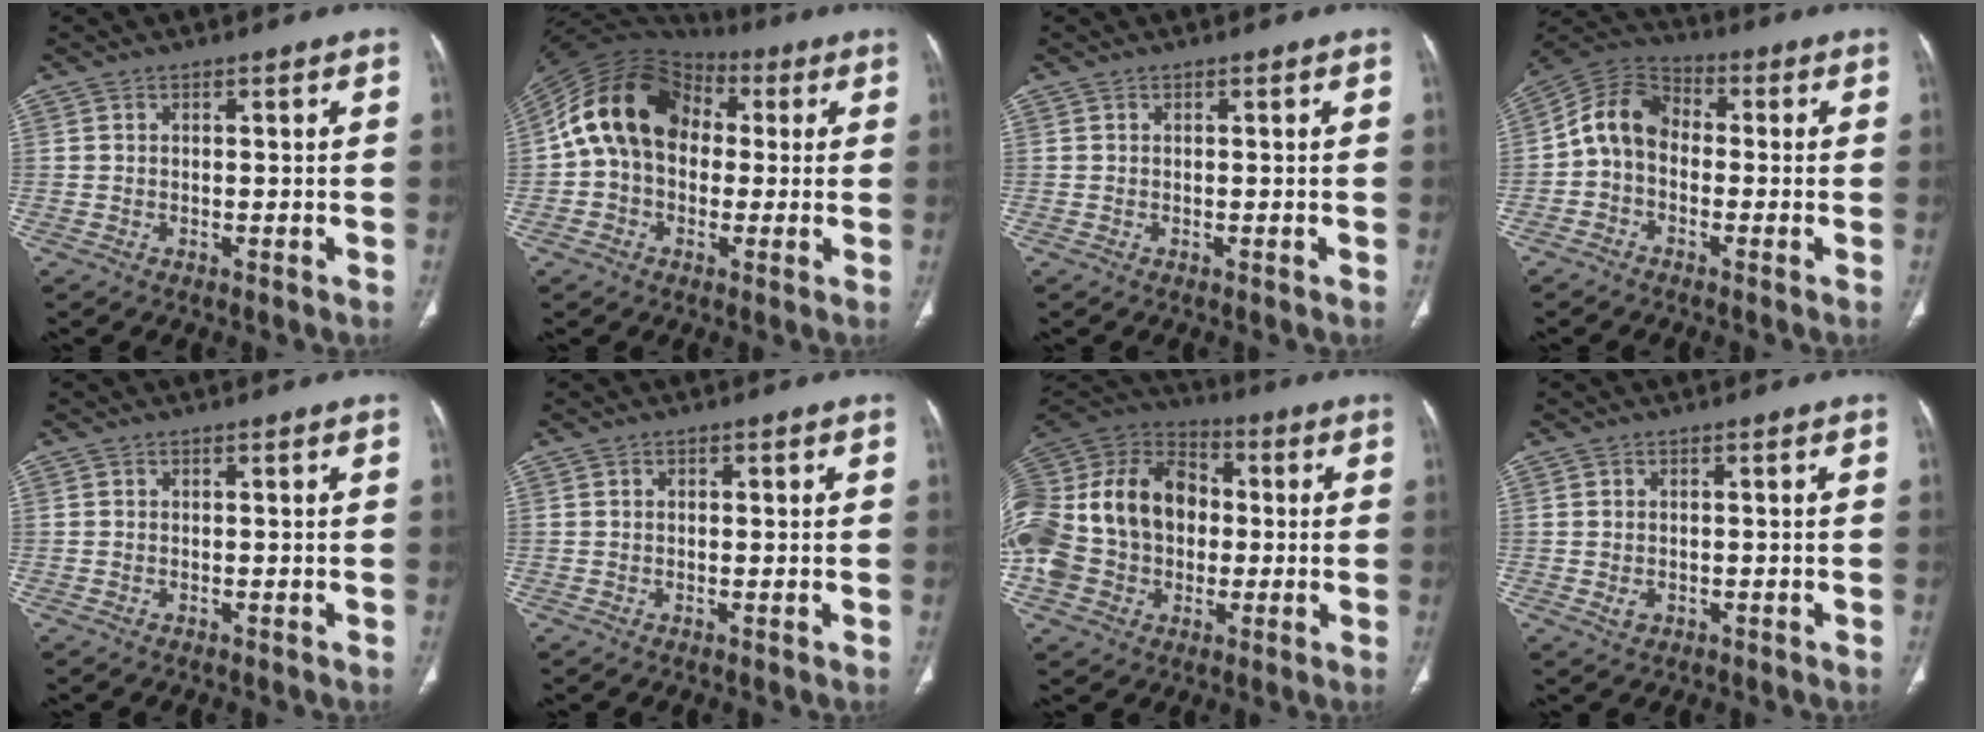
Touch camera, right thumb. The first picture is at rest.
{"total": 17.2, "force": [2.3, 12.8, 11.3], "torque": [-0.186, 0.041, 0.032]}
{"total": 0.0}
{"total": 9.2, "force": [-1.0, 6.9, 6.0], "torque": [-0.098, 0.031, -0.035]}
{"total": 0.0}
{"total": 1.1, "force": [0.3, 0.6, 0.8], "torque": [-0.013, 0.003, 0.005]}
{"total": 25.6, "force": [-0.9, 19.4, 16.7], "torque": [-0.356, 0.040, -0.011]}
{"total": 1.8, "force": [-0.3, 1.5, 1.0], "torque": [-0.016, 0.001, 0.001]}